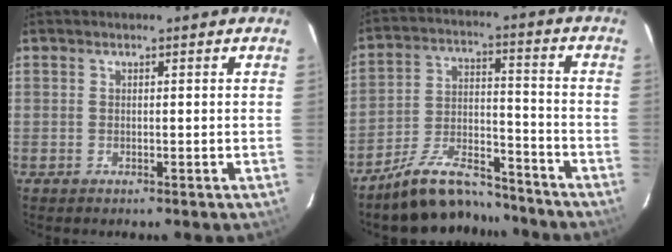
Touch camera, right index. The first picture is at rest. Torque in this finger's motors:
{"motor_torque": [0.94, -0.90, 0.33, 0.05]}